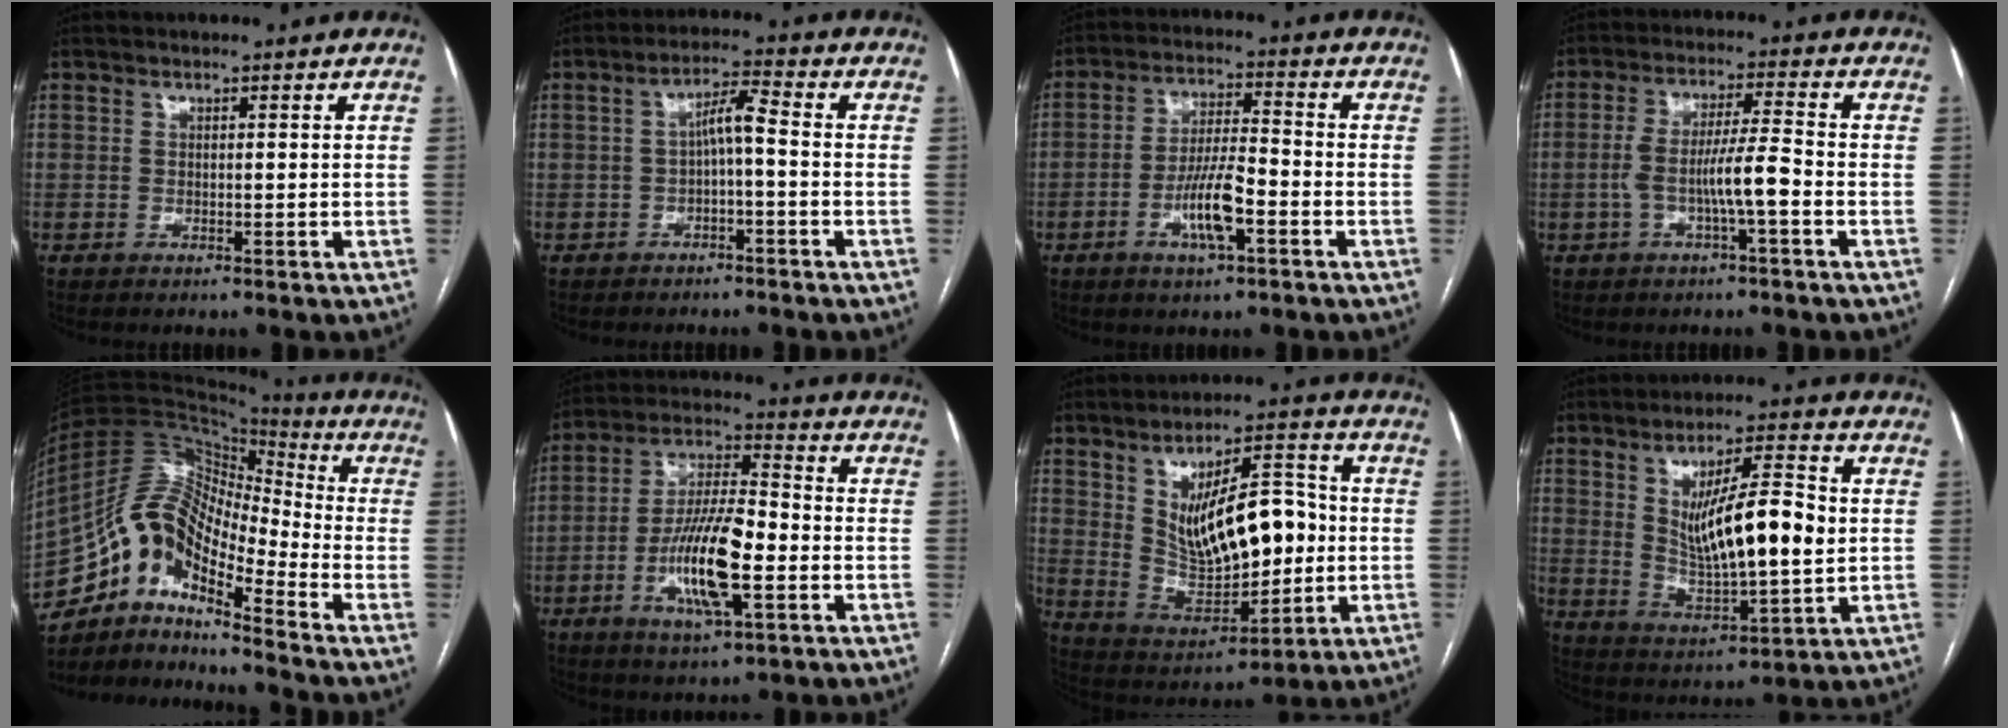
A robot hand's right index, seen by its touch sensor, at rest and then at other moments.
{"total": 4.4, "force": [-0.8, 0.6, 4.3], "torque": [-0.074, 0.021, -0.012]}
{"total": 8.3, "force": [-3.4, 1.6, 7.5], "torque": [-0.145, 0.003, -0.060]}
{"total": 7.0, "force": [-2.2, 0.1, 6.6], "torque": [-0.128, 0.016, -0.038]}
{"total": 14.1, "force": [-9.7, 4.5, 9.2], "torque": [-0.174, 0.044, -0.178]}
{"total": 13.9, "force": [-4.0, 3.2, 12.9], "torque": [-0.248, -0.001, -0.071]}
{"total": 16.0, "force": [1.3, 6.5, 14.6], "torque": [-0.241, 0.015, 0.038]}
{"total": 14.3, "force": [1.8, 3.1, 13.8], "torque": [-0.240, 0.002, 0.034]}